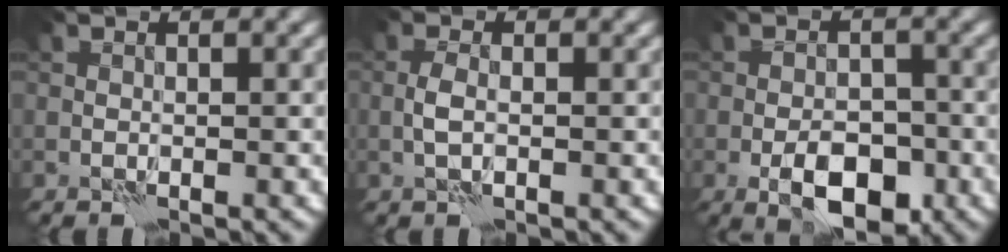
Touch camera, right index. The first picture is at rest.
{"total": 1.6, "force": [-0.3, 0.6, 1.4], "torque": [-0.032, 0.002, -0.012]}
{"total": 5.5, "force": [-2.6, 2.8, 4.0], "torque": [-0.057, -0.001, -0.047]}